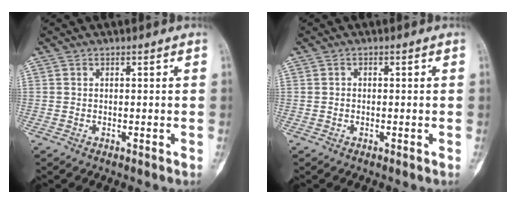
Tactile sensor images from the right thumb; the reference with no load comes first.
{"total": 0.6, "force": [-0.1, 0.5, 0.2], "torque": [-0.002, 0.002, -0.003]}